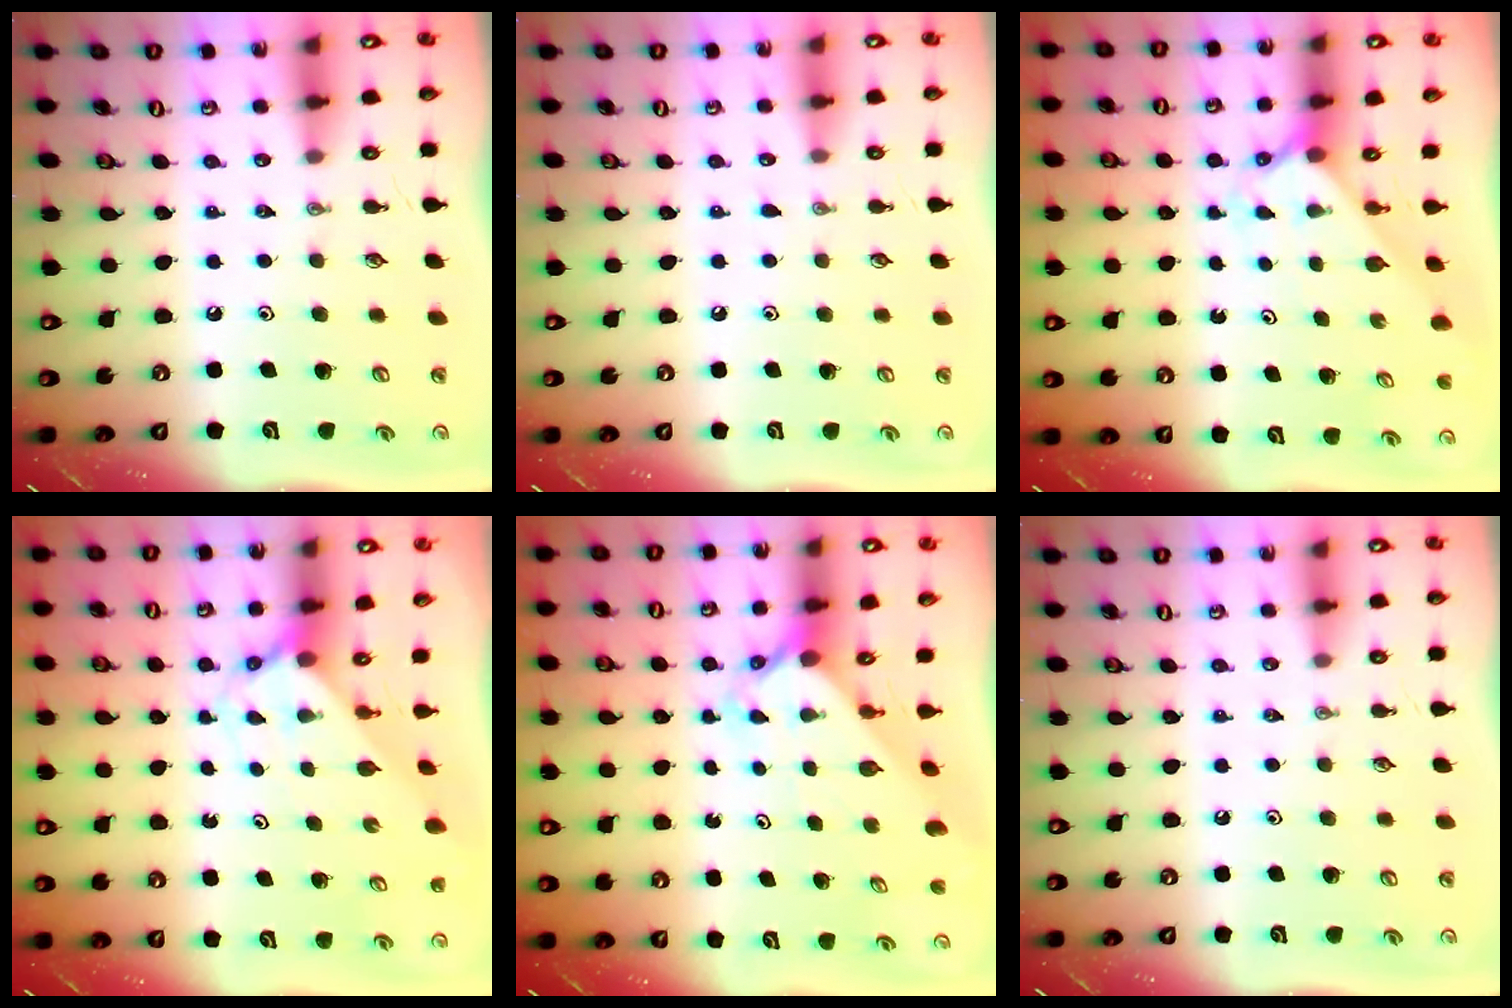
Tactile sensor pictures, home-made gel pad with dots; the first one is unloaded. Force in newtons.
{"total": 2.8, "press": 2.8, "slide": 0.3}
{"total": 2.1, "press": 2.1, "slide": 0.2}
{"total": 2.4, "press": 2.4, "slide": 0.2}
{"total": 2.4, "press": 2.4, "slide": 0.2}
{"total": 0.0}